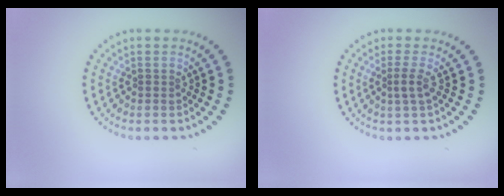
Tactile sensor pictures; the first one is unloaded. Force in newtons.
{"total": 1.4, "press": 1.1, "slide": 0.9}